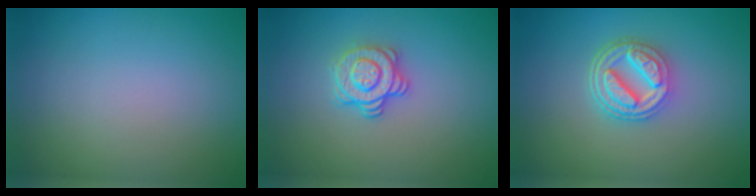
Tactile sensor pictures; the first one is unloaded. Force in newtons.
{"total": 3.0, "press": 2.6, "slide": 1.4}
{"total": 4.9, "press": 3.7, "slide": 3.3}